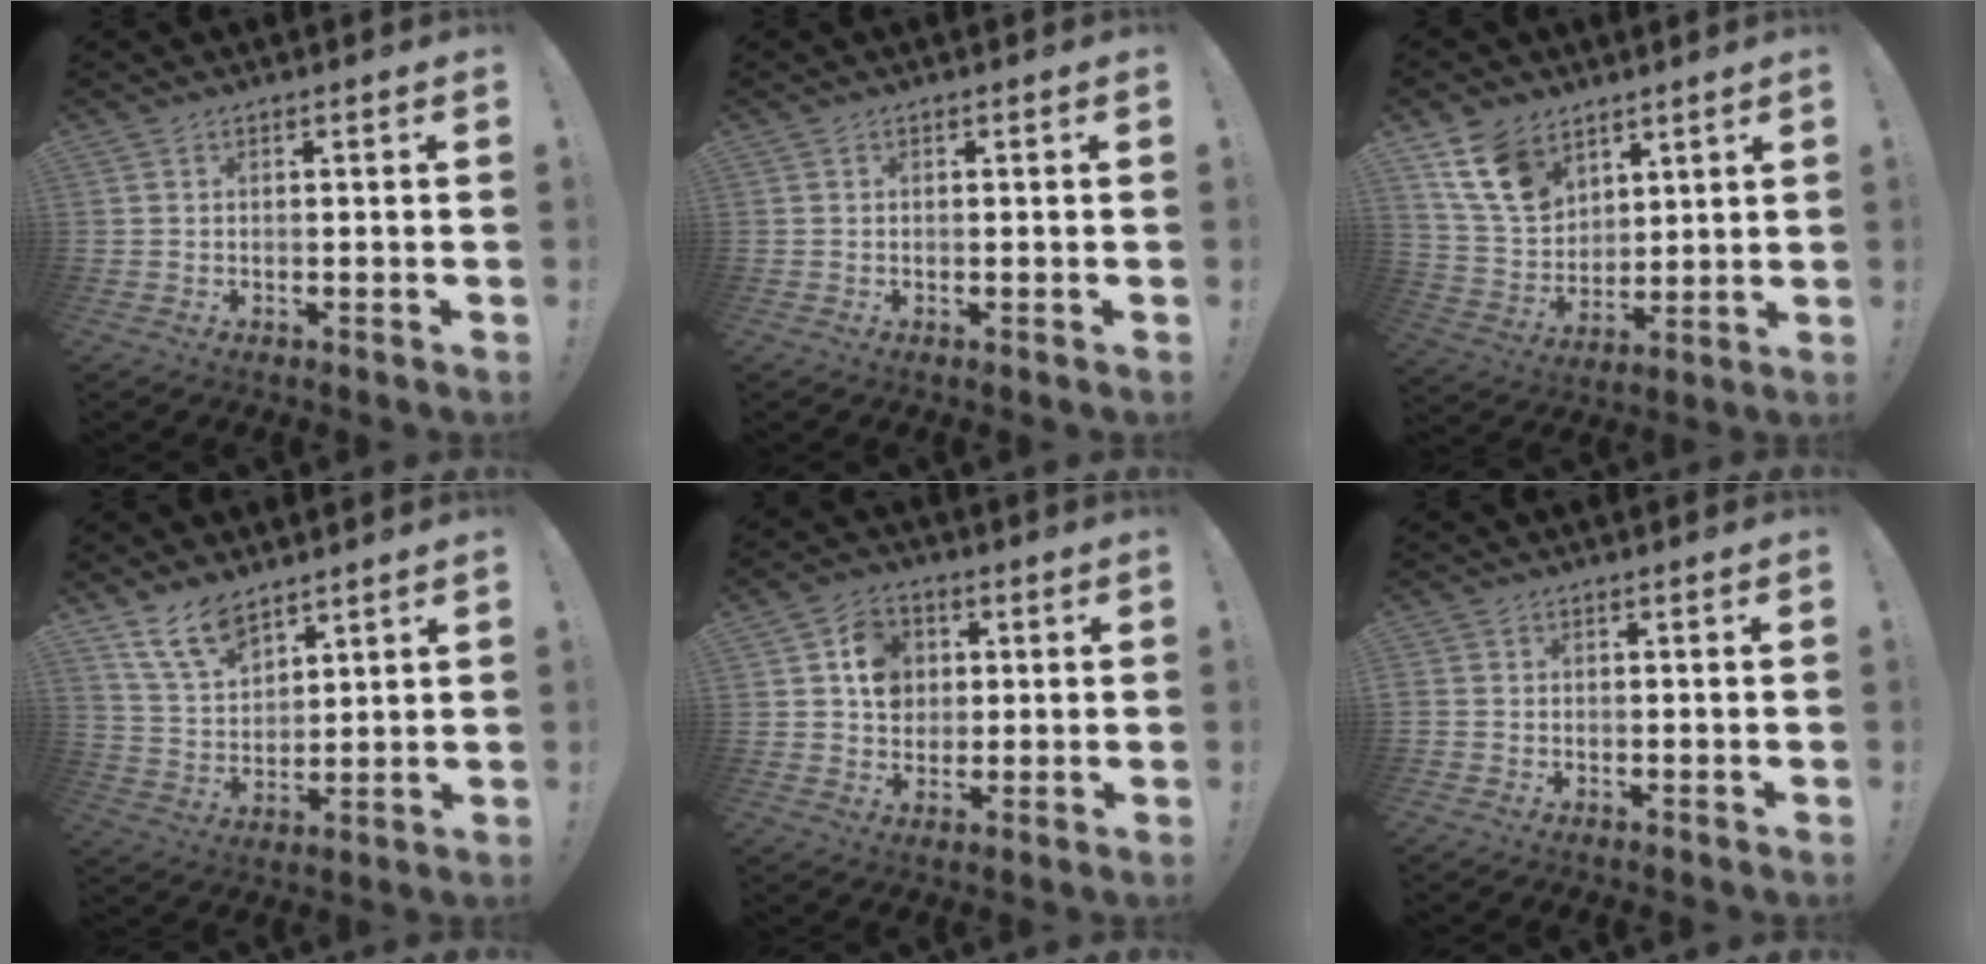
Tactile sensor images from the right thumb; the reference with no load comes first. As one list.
[{"total": 0.0}, {"total": 14.6, "force": [8.8, 9.4, 6.9], "torque": [-0.126, -0.042, 0.173]}, {"total": 11.3, "force": [8.5, 5.5, 5.1], "torque": [-0.111, -0.042, 0.166]}, {"total": 9.3, "force": [2.0, 8.1, 4.1], "torque": [-0.053, 0.000, 0.043]}, {"total": 1.2, "force": [-0.4, 1.1, 0.4], "torque": [-0.009, 0.003, -0.008]}]